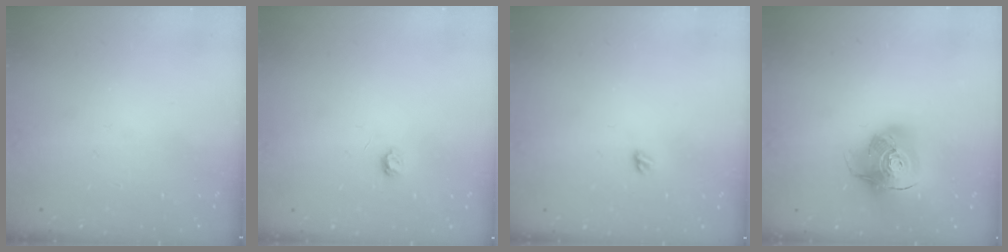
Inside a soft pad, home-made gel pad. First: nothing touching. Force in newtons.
{"total": 3.1, "press": 3.1, "slide": 0.5}
{"total": 4.2, "press": 4.2, "slide": 0.5}
{"total": 14.5, "press": 14.4, "slide": 1.9}